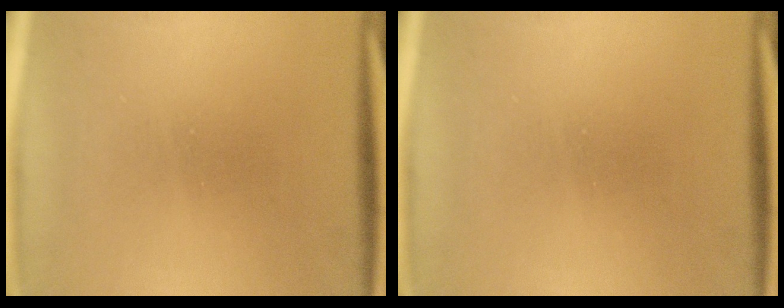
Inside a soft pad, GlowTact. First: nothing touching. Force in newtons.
{"total": 0.0}